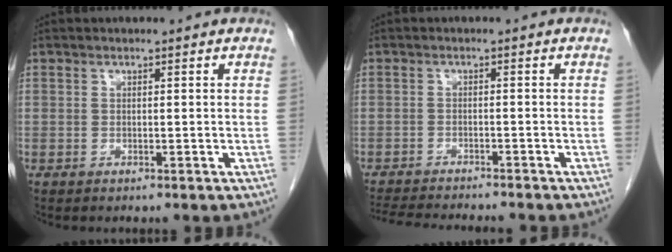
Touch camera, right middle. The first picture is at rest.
{"total": 10.5, "force": [-9.7, 0.9, 4.1], "torque": [-0.059, -0.013, -0.141]}